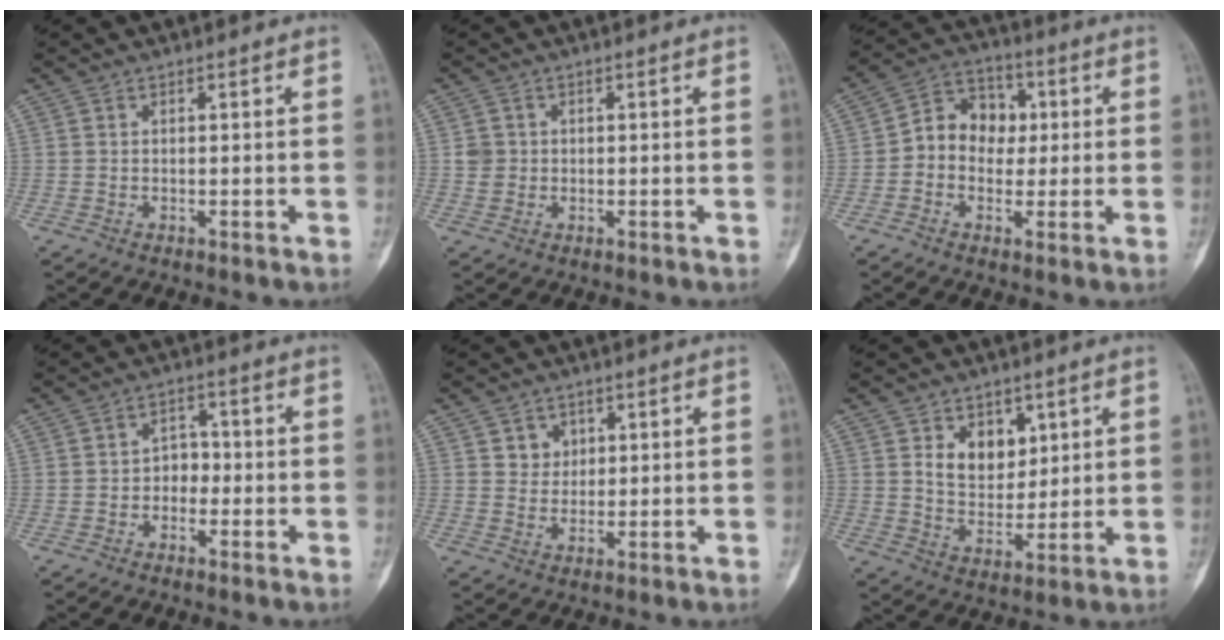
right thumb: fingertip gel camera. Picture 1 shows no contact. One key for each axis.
{"total": 2.4, "fx": 0.3, "fy": 2.3, "fz": 0.7, "tx": 0.002, "ty": 0.003, "tz": 0.007}
{"total": 9.5, "fx": 0.2, "fy": 7.8, "fz": 5.3, "tx": -0.047, "ty": 0.026, "tz": -0.009}
{"total": 3.6, "fx": -1.0, "fy": 2.9, "fz": 1.9, "tx": -0.002, "ty": 0.019, "tz": -0.027}
{"total": 3.7, "fx": 1.5, "fy": 3.2, "fz": 1.1, "tx": 0.004, "ty": -0.007, "tz": 0.024}
{"total": 8.2, "fx": 3.2, "fy": 5.8, "fz": 4.7, "tx": -0.043, "ty": -0.024, "tz": 0.063}